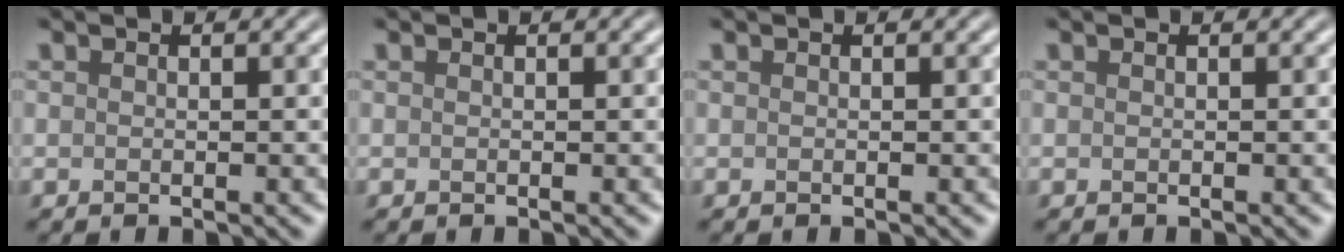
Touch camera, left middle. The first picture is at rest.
{"total": 0.0}
{"total": 0.0}
{"total": 0.0}